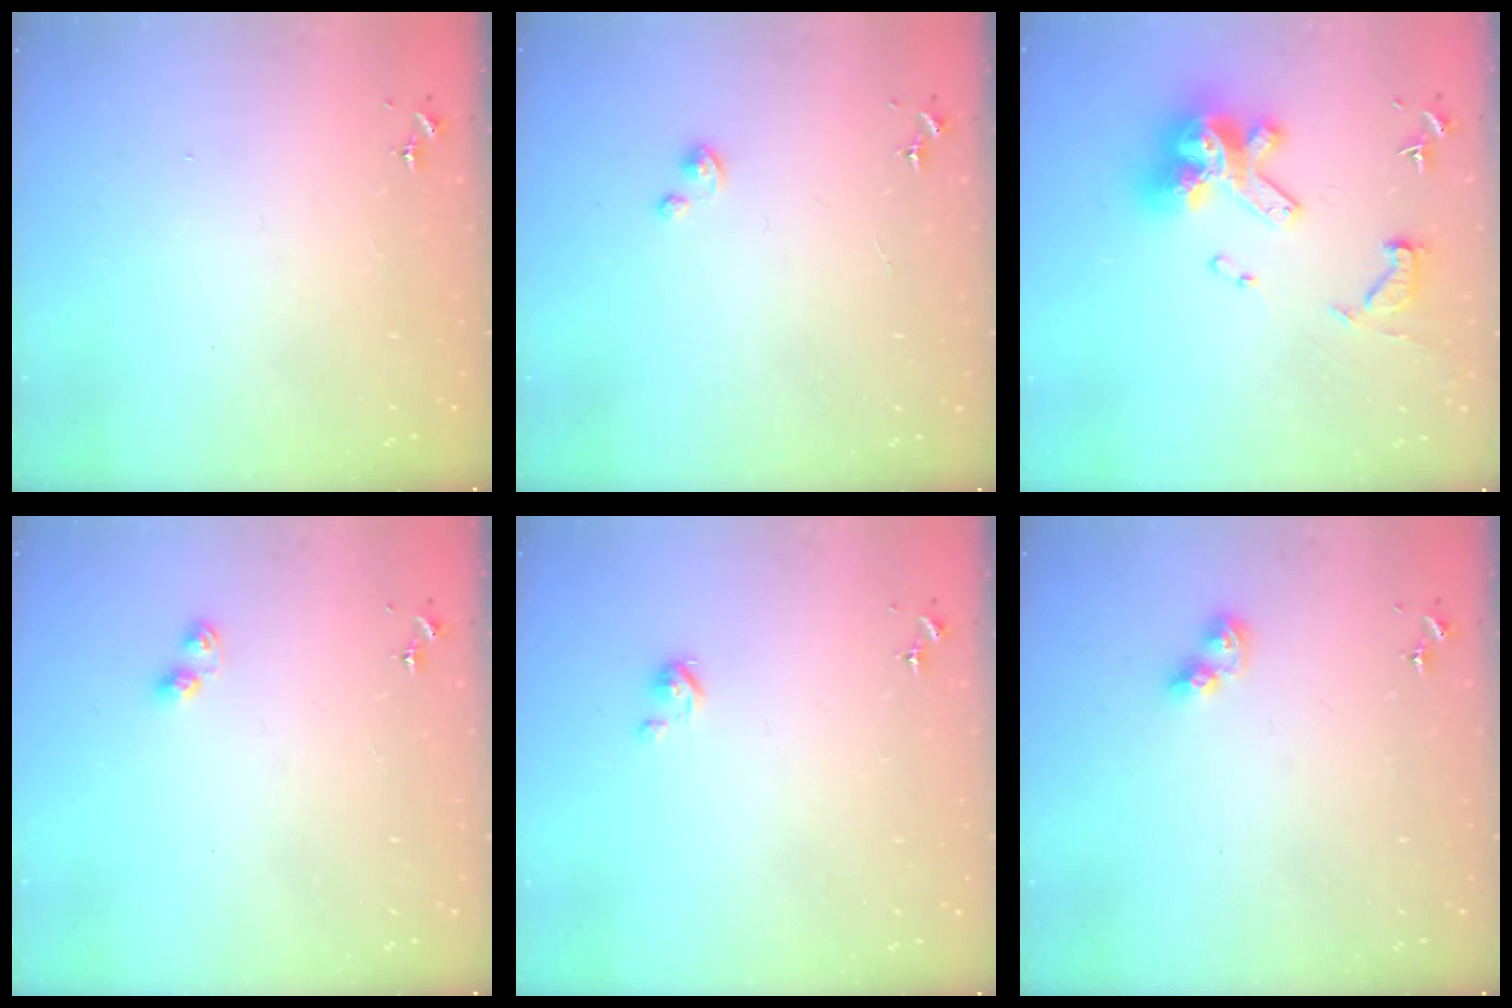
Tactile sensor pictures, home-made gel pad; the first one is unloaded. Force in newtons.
{"total": 1.8, "press": 1.8, "slide": 0.2}
{"total": 17.6, "press": 17.5, "slide": 1.6}
{"total": 5.7, "press": 5.7, "slide": 0.3}
{"total": 3.7, "press": 3.6, "slide": 0.3}
{"total": 5.9, "press": 5.9, "slide": 0.2}